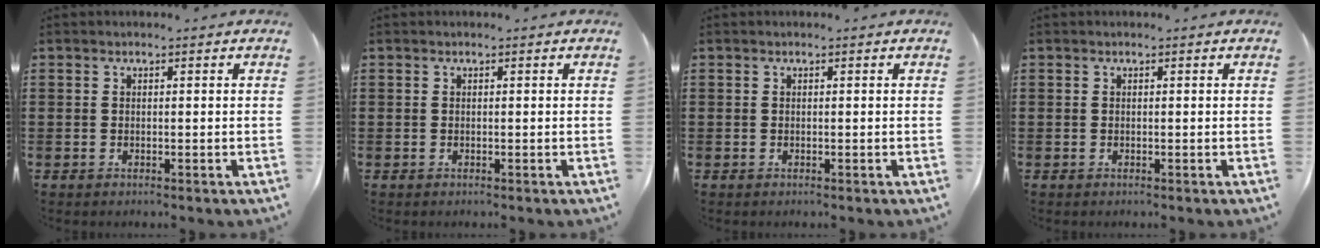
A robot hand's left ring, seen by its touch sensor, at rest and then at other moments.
{"total": 0.0}
{"total": 0.0}
{"total": 0.0}